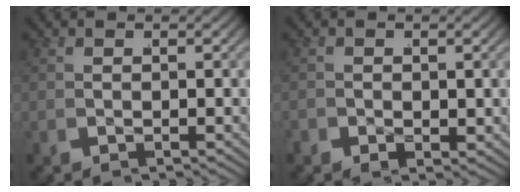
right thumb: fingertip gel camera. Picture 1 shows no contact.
{"total": 1.2, "force": [-0.4, 1.0, 0.4], "torque": [-0.009, -0.008, -0.005]}